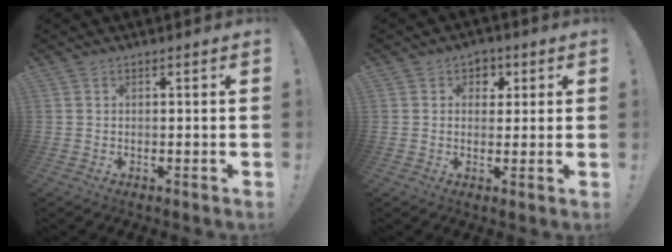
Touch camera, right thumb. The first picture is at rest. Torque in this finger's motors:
{"motor_torque": [0.13, 0.93, 0.15, -0.12, 0.00]}